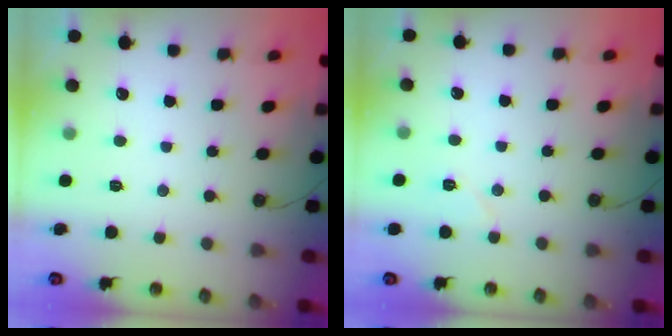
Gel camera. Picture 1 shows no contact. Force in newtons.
{"total": 5.2, "press": 5.1, "slide": 0.9}